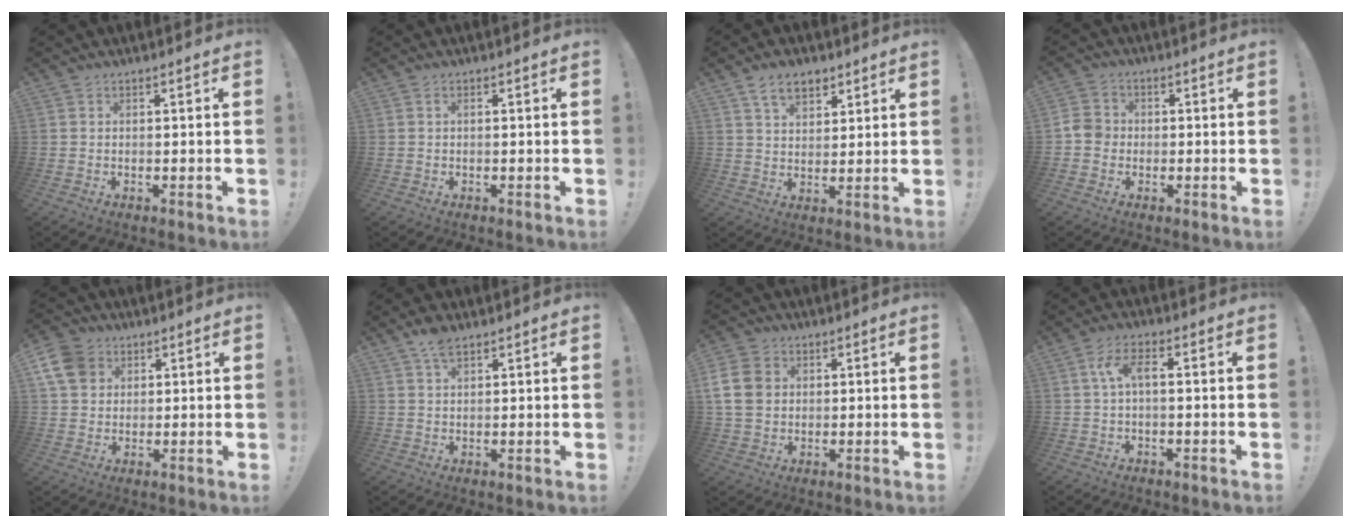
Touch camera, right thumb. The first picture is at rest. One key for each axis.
{"total": 0.5, "fx": 0.0, "fy": 0.2, "fz": 0.5, "tx": -0.012, "ty": 0.002, "tz": 0.000}
{"total": 8.1, "fx": 5.0, "fy": 4.7, "fz": 4.3, "tx": -0.069, "ty": -0.014, "tz": 0.094}
{"total": 5.3, "fx": -1.4, "fy": 4.7, "fz": 1.9, "tx": -0.042, "ty": 0.022, "tz": -0.023}
{"total": 10.1, "fx": 3.8, "fy": 8.3, "fz": 4.4, "tx": -0.084, "ty": -0.017, "tz": 0.077}
{"total": 4.7, "fx": 3.0, "fy": 1.9, "fz": 3.1, "tx": -0.052, "ty": -0.011, "tz": 0.053}
{"total": 11.6, "fx": 2.0, "fy": 9.5, "fz": 6.4, "tx": -0.125, "ty": 0.000, "tz": 0.044}
{"total": 6.2, "fx": 0.6, "fy": 2.0, "fz": 5.9, "tx": -0.123, "ty": 0.005, "tz": 0.006}